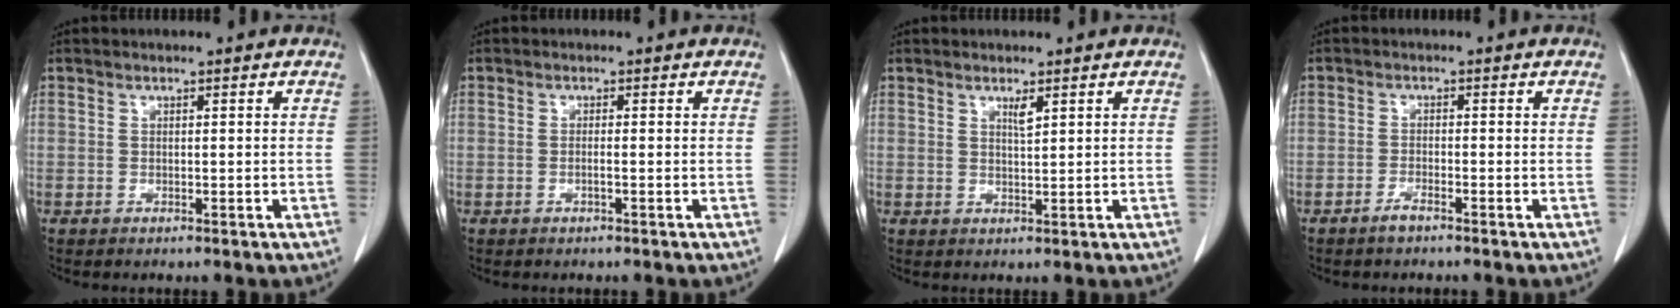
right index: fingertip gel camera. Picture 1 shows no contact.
{"total": 0.7, "force": [-0.1, -0.1, 0.7], "torque": [-0.011, 0.002, -0.001]}
{"total": 1.6, "force": [1.0, 0.1, 1.2], "torque": [-0.024, -0.006, 0.018]}
{"total": 1.7, "force": [-1.4, 0.3, 1.0], "torque": [-0.024, -0.001, -0.024]}